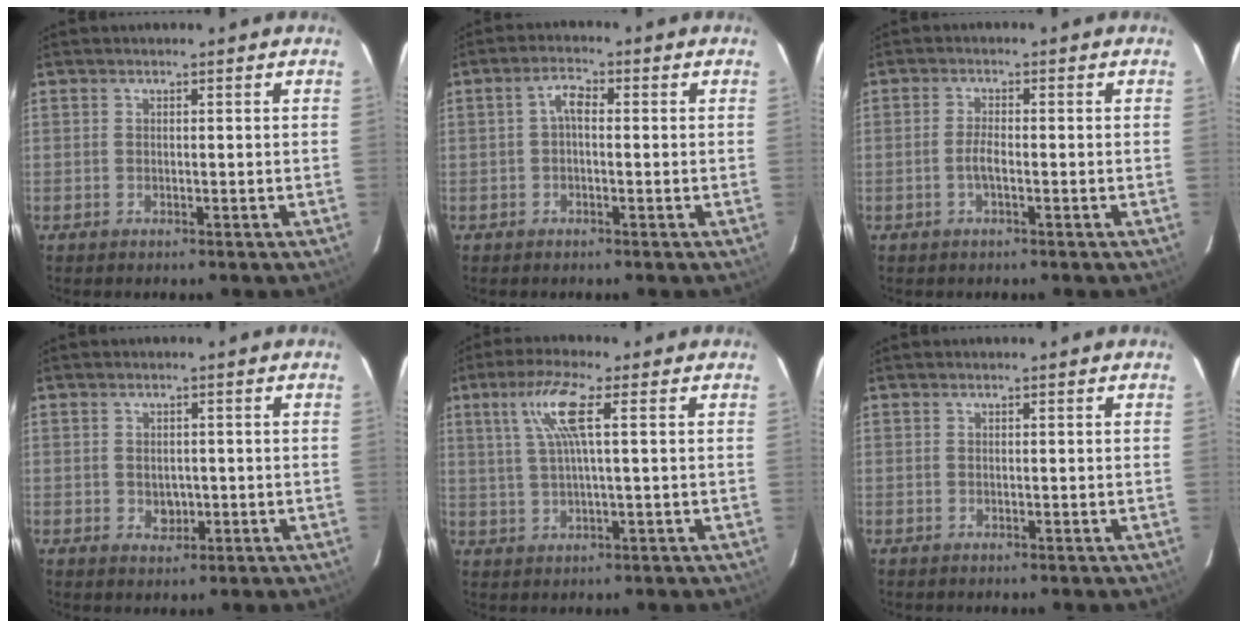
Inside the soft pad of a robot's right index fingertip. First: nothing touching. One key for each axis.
{"total": 2.8, "fx": -0.1, "fy": 1.4, "fz": 2.4, "tx": -0.049, "ty": 0.012, "tz": -0.001}
{"total": 2.4, "fx": -0.8, "fy": 0.5, "fz": 2.2, "tx": -0.046, "ty": 0.002, "tz": -0.016}
{"total": 3.0, "fx": -0.4, "fy": 2.5, "fz": 1.6, "tx": -0.025, "ty": 0.001, "tz": 0.000}
{"total": 7.7, "fx": 2.5, "fy": 0.3, "fz": 7.2, "tx": -0.139, "ty": 0.008, "tz": 0.054}
{"total": 0.0}